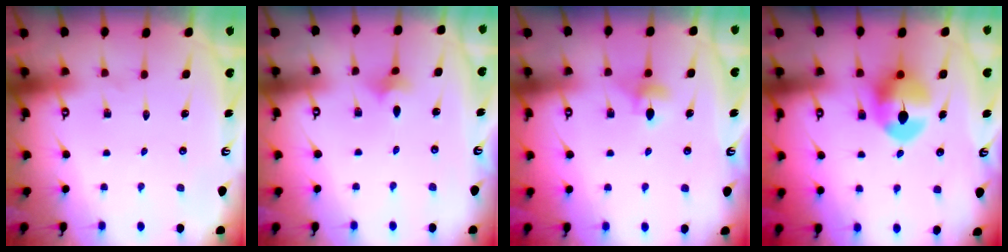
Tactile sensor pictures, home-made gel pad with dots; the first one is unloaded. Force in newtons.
{"total": 2.0, "press": 2.0, "slide": 0.4}
{"total": 4.6, "press": 4.5, "slide": 0.9}
{"total": 8.4, "press": 8.4, "slide": 0.3}